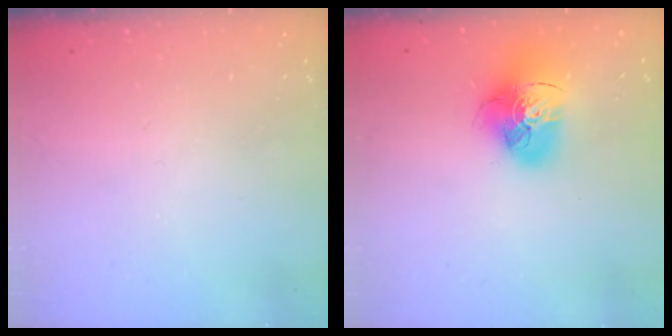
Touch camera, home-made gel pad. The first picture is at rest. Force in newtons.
{"total": 17.2, "press": 17.0, "slide": 1.9}